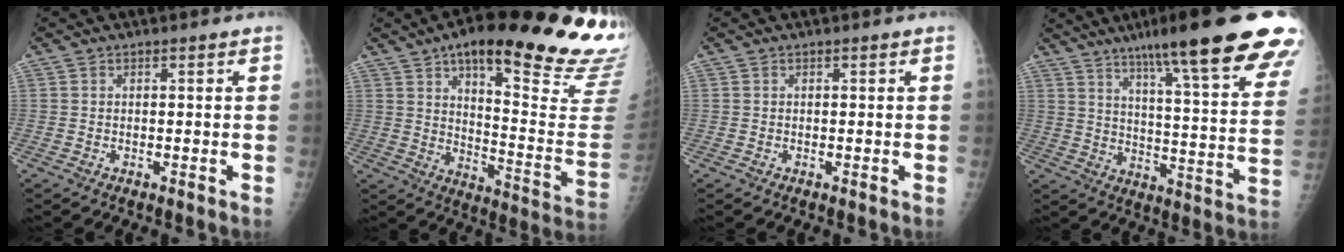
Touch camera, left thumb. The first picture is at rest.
{"total": 31.5, "force": [20.2, 7.4, 23.0], "torque": [-0.247, -0.079, 0.276]}
{"total": 0.0}
{"total": 27.8, "force": [19.0, 3.5, 20.1], "torque": [-0.262, -0.065, 0.261]}